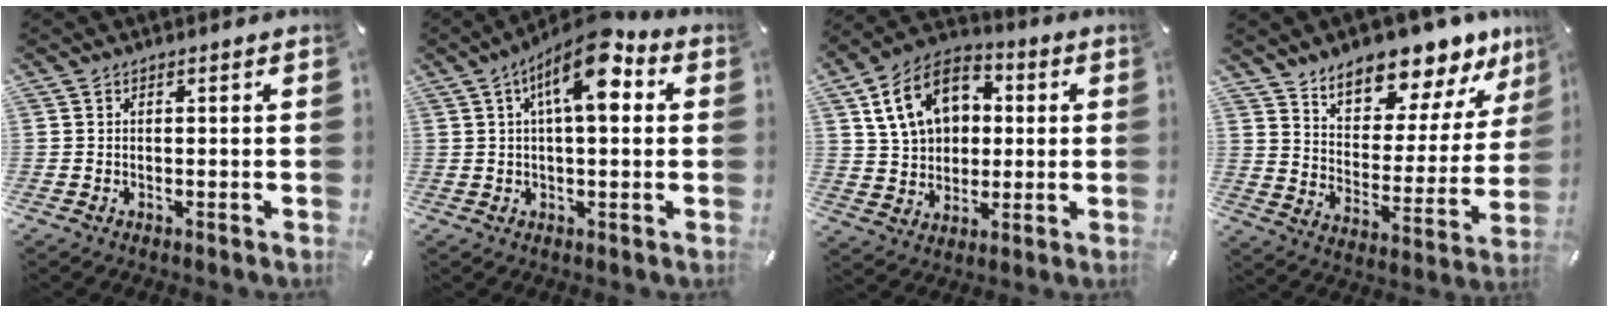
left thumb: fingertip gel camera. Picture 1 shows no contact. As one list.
[{"total": 12.2, "force": [4.4, 4.8, 10.3], "torque": [-0.158, -0.015, 0.072]}, {"total": 14.5, "force": [3.8, 11.5, 7.9], "torque": [-0.167, 0.006, 0.073]}, {"total": 13.3, "force": [12.0, 5.0, 3.2], "torque": [-0.050, -0.113, 0.205]}]